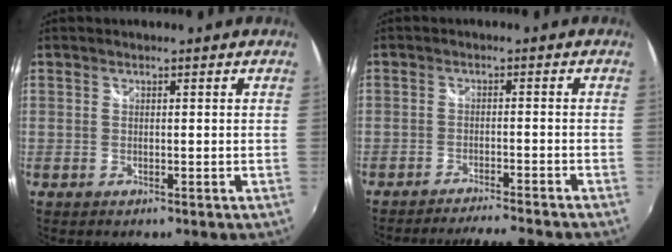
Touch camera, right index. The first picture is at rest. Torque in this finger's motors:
{"motor_torque": [0.56, -0.55, 0.14, 0.01]}